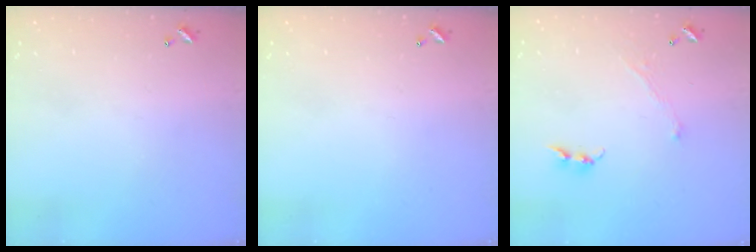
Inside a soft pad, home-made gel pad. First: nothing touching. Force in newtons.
{"total": 0.0}
{"total": 1.3, "press": 1.2, "slide": 0.5}